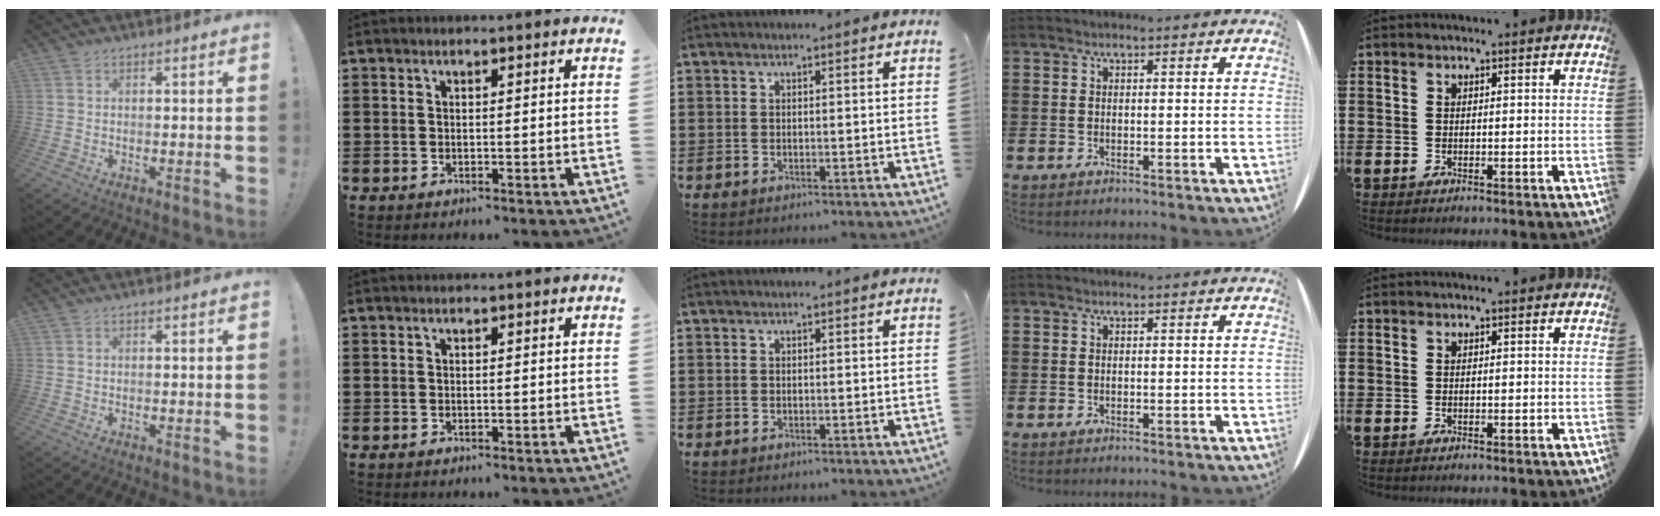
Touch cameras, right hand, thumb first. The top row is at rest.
{}